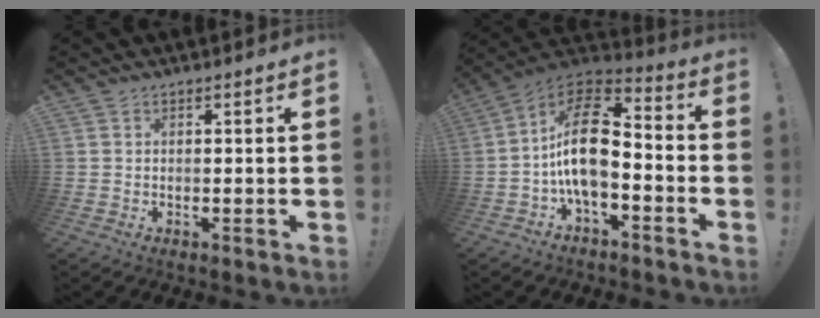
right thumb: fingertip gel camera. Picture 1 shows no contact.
{"total": 16.9, "force": [-2.1, 9.2, 14.1], "torque": [-0.256, 0.024, -0.030]}